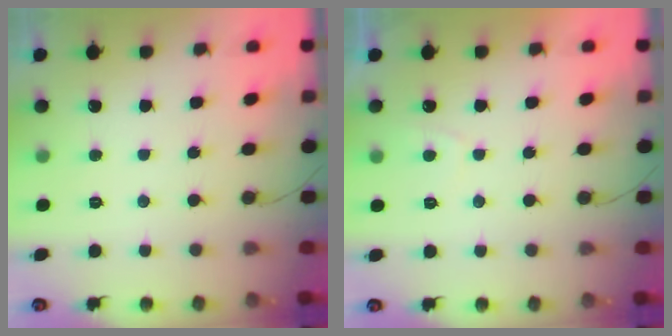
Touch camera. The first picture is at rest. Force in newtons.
{"total": 1.0, "press": 0.8, "slide": 0.6}